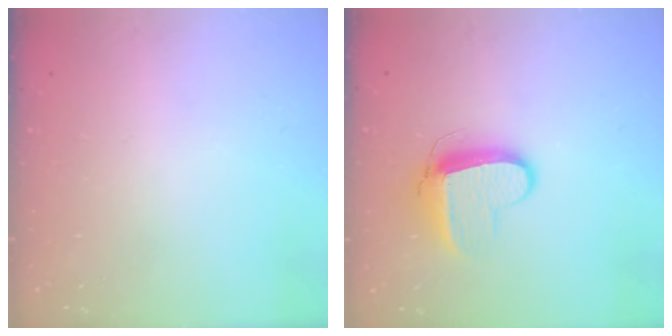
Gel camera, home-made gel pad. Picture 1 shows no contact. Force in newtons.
{"total": 9.6, "press": 9.6, "slide": 0.9}